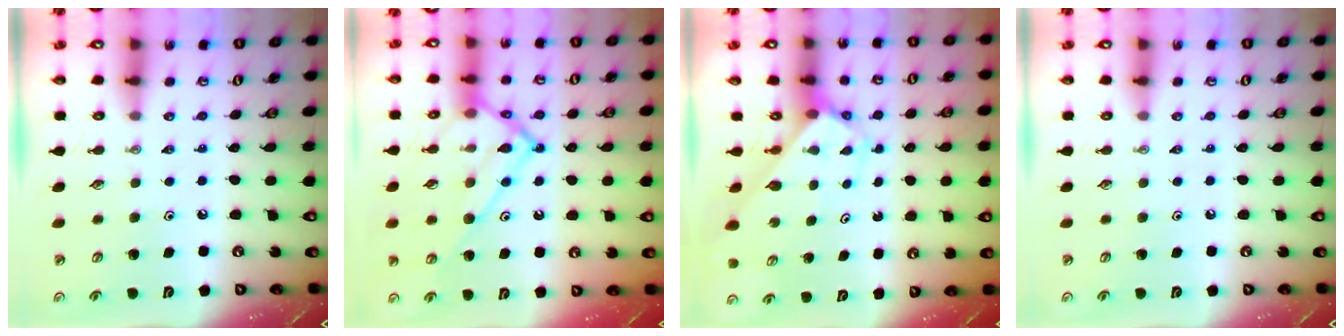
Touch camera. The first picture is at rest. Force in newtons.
{"total": 18.5, "press": 18.4, "slide": 1.8}
{"total": 2.9, "press": 2.9, "slide": 0.3}
{"total": 0.0}